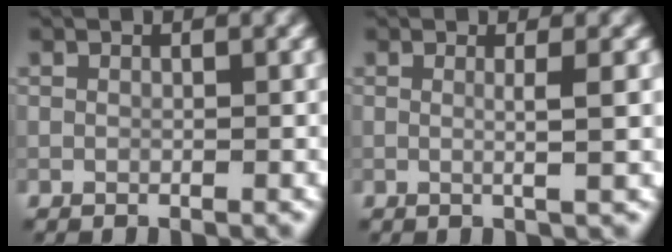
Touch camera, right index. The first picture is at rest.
{"total": 2.5, "force": [0.1, 0.6, 2.4], "torque": [-0.037, 0.000, -0.006]}